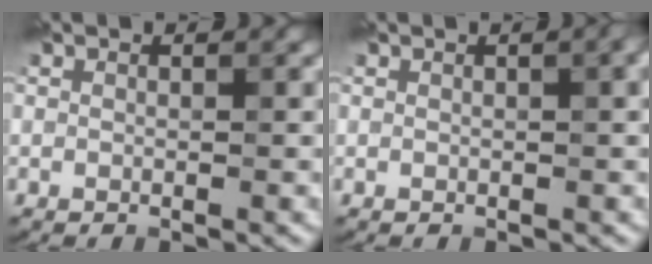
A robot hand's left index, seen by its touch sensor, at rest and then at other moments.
{"total": 2.1, "force": [0.5, 0.7, 1.9], "torque": [-0.015, 0.009, 0.006]}